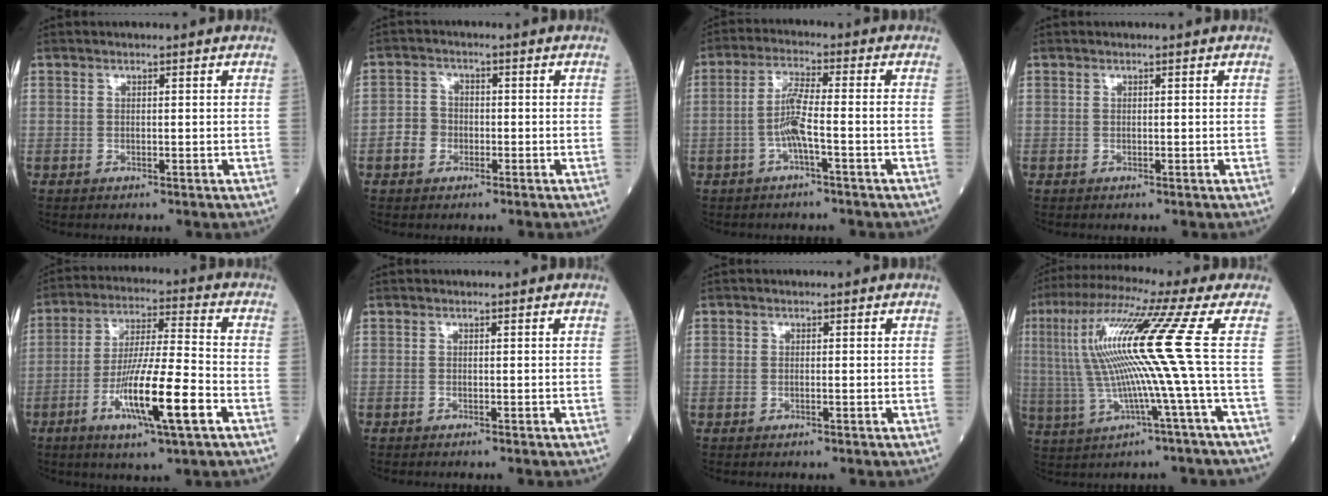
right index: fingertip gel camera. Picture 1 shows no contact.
{"total": 3.4, "force": [-1.4, 2.8, 1.3], "torque": [-0.024, 0.010, -0.029]}
{"total": 5.3, "force": [-1.6, 0.0, 5.0], "torque": [-0.101, 0.008, -0.033]}
{"total": 0.0}
{"total": 13.7, "force": [-5.3, 0.8, 12.6], "torque": [-0.233, -0.014, -0.093]}
{"total": 0.8, "force": [-0.7, 0.0, 0.4], "torque": [0.001, 0.001, -0.011]}
{"total": 0.8, "force": [-0.1, 0.5, 0.6], "torque": [-0.015, 0.001, -0.002]}
{"total": 14.1, "force": [1.4, -2.3, 13.9], "torque": [-0.272, 0.020, 0.026]}